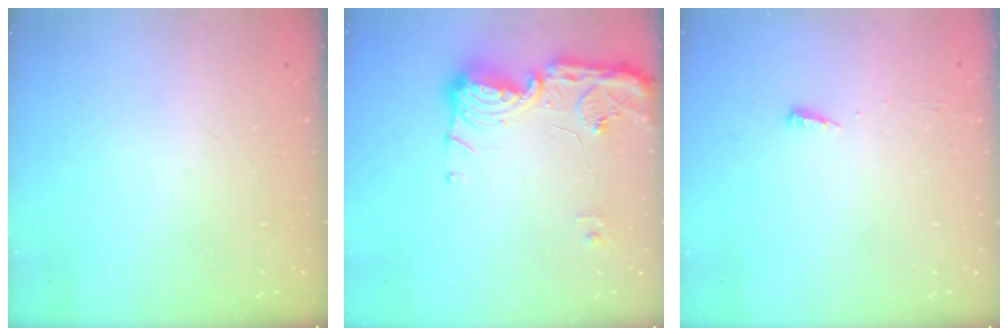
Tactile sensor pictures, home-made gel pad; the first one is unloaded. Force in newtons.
{"total": 15.0, "press": 14.9, "slide": 0.8}
{"total": 3.7, "press": 3.7, "slide": 0.5}